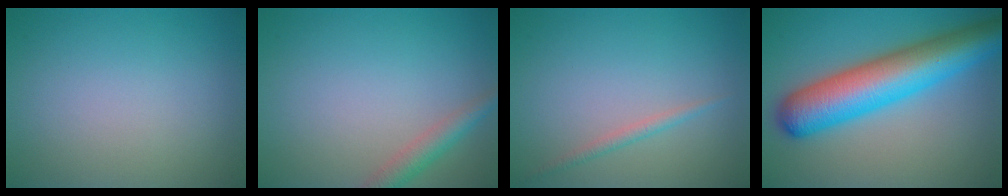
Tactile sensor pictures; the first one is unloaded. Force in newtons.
{"total": 2.4, "press": 2.4, "slide": 0.1}
{"total": 1.1, "press": 1.1, "slide": 0.0}
{"total": 10.4, "press": 10.4, "slide": 0.2}